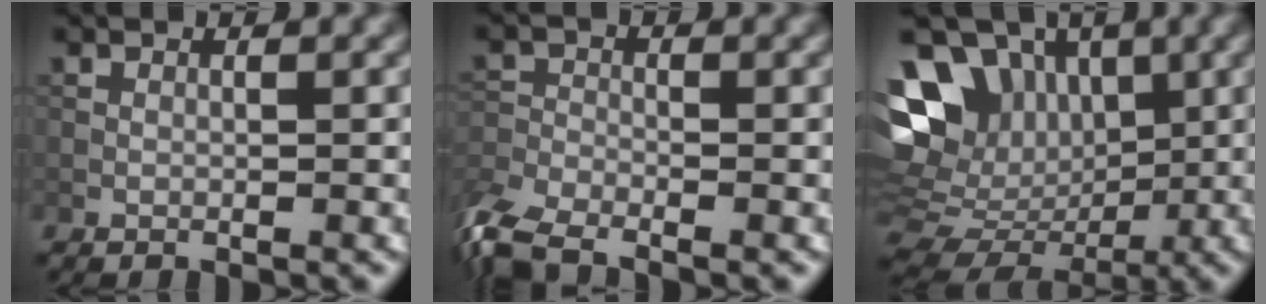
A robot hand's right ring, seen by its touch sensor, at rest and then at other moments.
{"total": 6.9, "force": [-5.6, 2.2, 3.3], "torque": [-0.072, -0.028, -0.117]}
{"total": 13.4, "force": [3.4, 10.7, 7.4], "torque": [-0.146, 0.021, 0.056]}